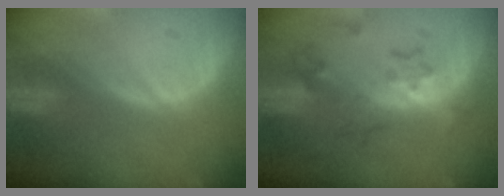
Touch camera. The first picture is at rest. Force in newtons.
{"total": 7.0, "press": 6.2, "slide": 3.2}